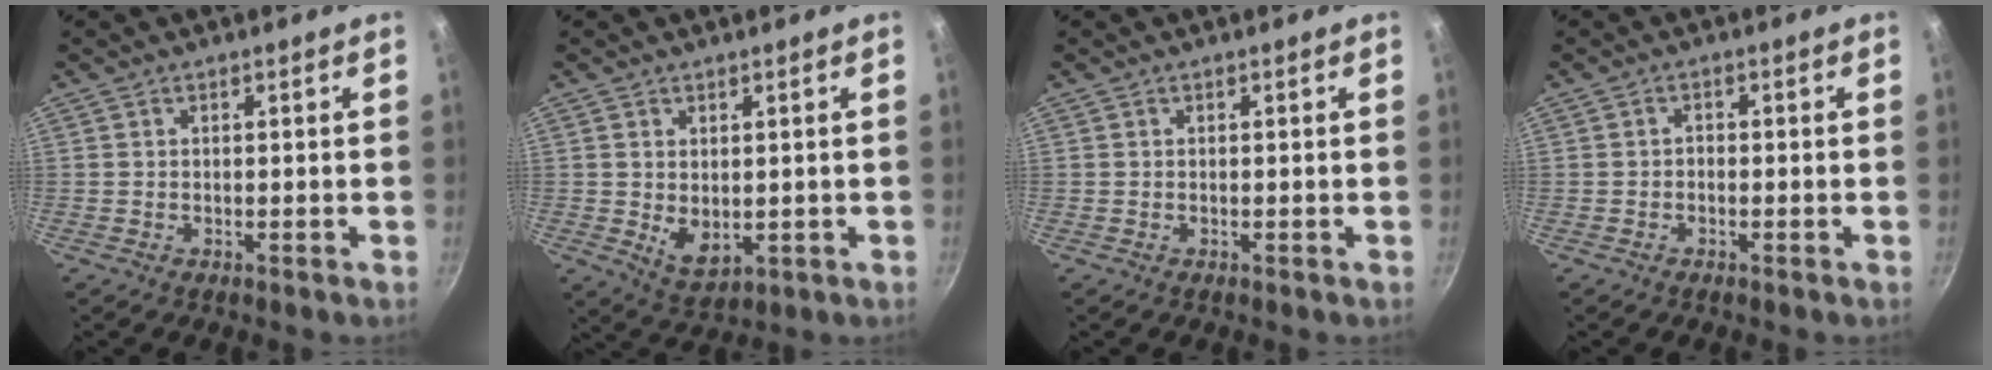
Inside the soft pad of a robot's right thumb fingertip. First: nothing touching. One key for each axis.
{"total": 5.4, "fx": 0.4, "fy": 3.6, "fz": 4.1, "tx": -0.060, "ty": -0.020, "tz": 0.016}
{"total": 0.0}
{"total": 0.9, "fx": -0.4, "fy": 0.7, "fz": 0.5, "tx": -0.007, "ty": 0.005, "tz": -0.008}